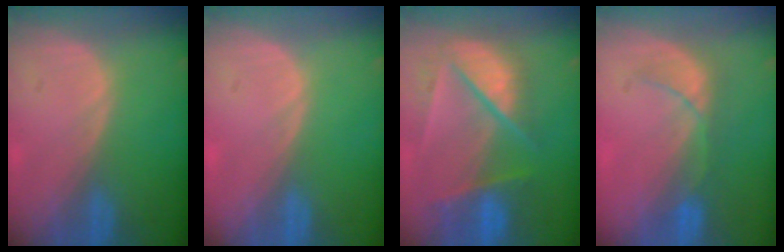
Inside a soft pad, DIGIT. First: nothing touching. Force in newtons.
{"total": 0.0}
{"total": 9.8, "press": 8.4, "slide": 4.9}
{"total": 4.6, "press": 4.6, "slide": 0.8}